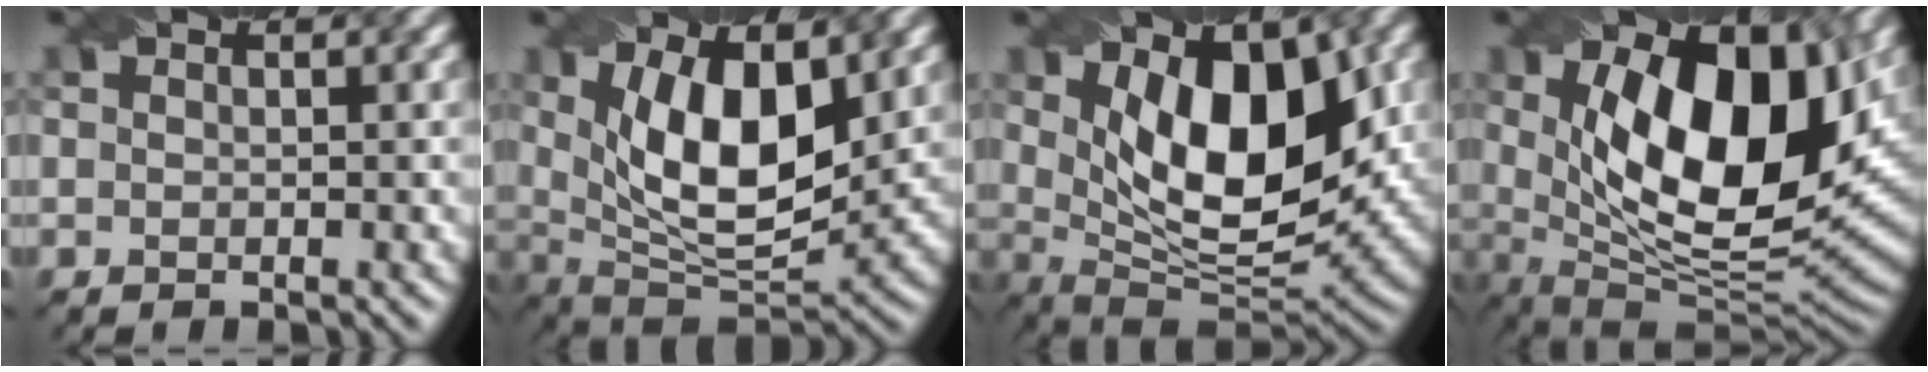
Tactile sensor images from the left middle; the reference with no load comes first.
{"total": 10.7, "force": [2.8, 4.8, 9.1], "torque": [-0.152, -0.008, 0.046]}
{"total": 11.6, "force": [2.8, 5.5, 9.8], "torque": [-0.140, -0.010, 0.045]}
{"total": 15.5, "force": [3.3, 7.1, 13.4], "torque": [-0.205, -0.011, 0.053]}